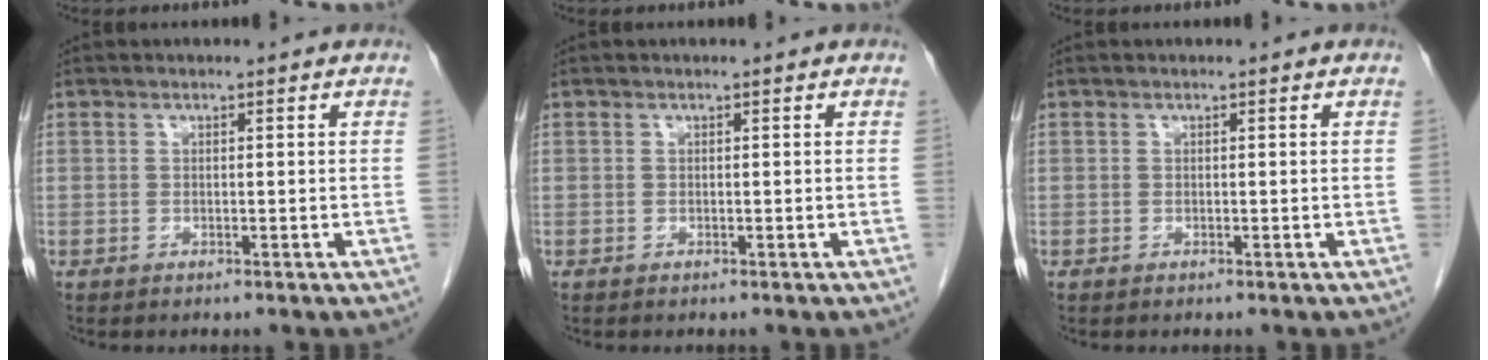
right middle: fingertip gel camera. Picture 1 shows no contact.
{"total": 0.0}
{"total": 0.0}